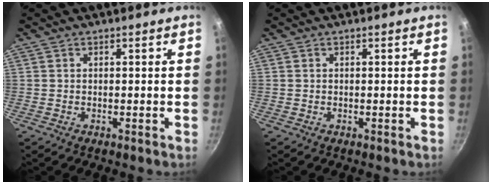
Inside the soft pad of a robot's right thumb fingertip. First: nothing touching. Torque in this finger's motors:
{"motor_torque": [0.17, -0.07, 0.21, 0.02, 0.00]}